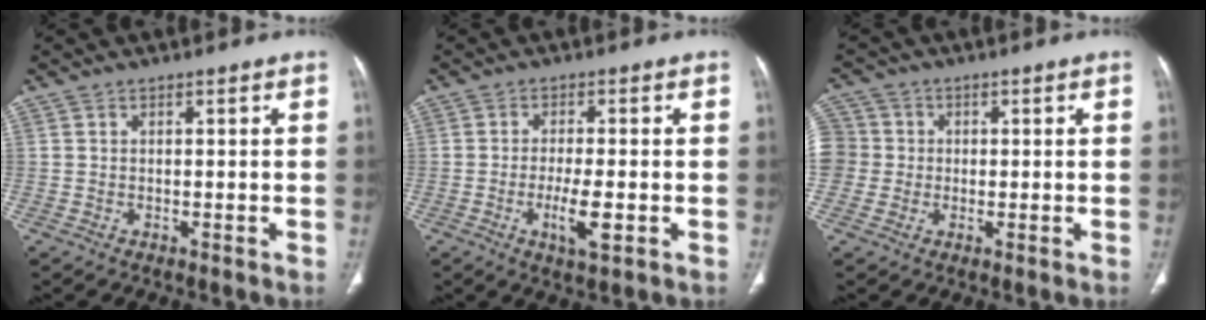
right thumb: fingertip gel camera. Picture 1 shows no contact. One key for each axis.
{"total": 5.9, "fx": -1.7, "fy": 1.5, "fz": 5.4, "tx": -0.102, "ty": -0.009, "tz": -0.029}
{"total": 10.4, "fx": 0.2, "fy": 9.8, "fz": 3.2, "tx": -0.085, "ty": 0.032, "tz": 0.009}